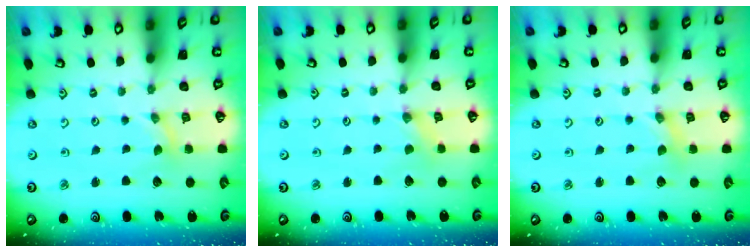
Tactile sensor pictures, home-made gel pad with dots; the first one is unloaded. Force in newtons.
{"total": 0.0}
{"total": 0.7, "press": 0.6, "slide": 0.1}